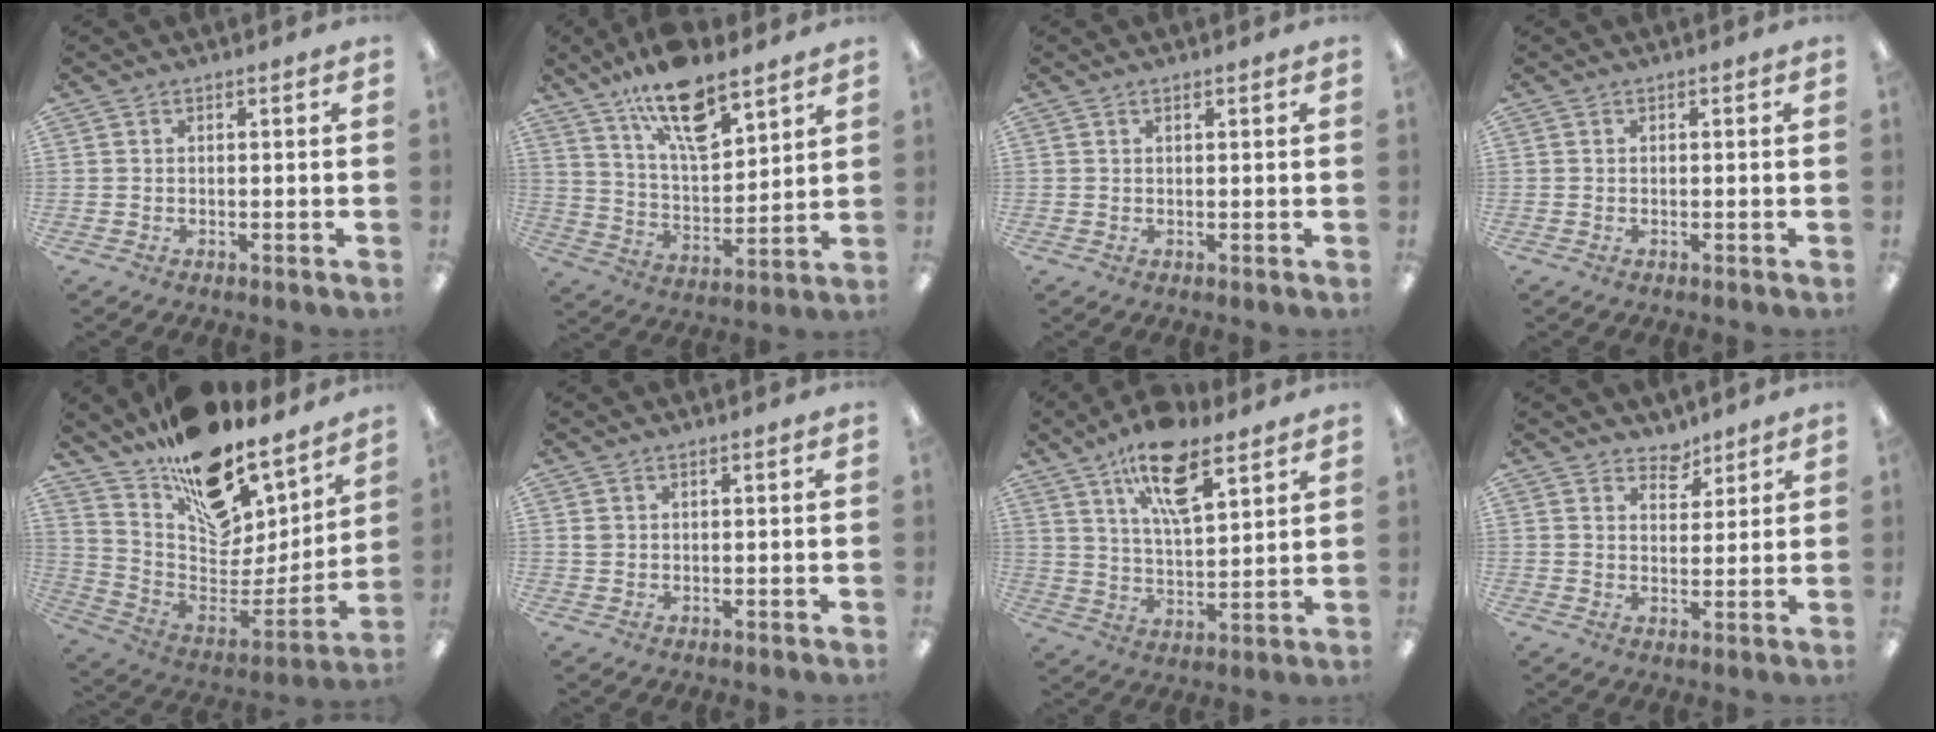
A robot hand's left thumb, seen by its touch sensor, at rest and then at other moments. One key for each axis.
{"total": 16.5, "fx": 11.6, "fy": 6.2, "fz": 9.9, "tx": -0.163, "ty": -0.059, "tz": 0.197}
{"total": 0.5, "fx": 0.4, "fy": 0.1, "fz": 0.3, "tx": -0.006, "ty": 0.001, "tz": 0.008}
{"total": 0.0}
{"total": 19.4, "fx": 14.4, "fy": 10.1, "fz": 8.3, "tx": -0.119, "ty": -0.113, "tz": 0.259}
{"total": 1.1, "fx": 0.5, "fy": 0.7, "fz": 0.6, "tx": -0.013, "ty": 0.002, "tz": 0.009}
{"total": 15.3, "fx": 9.7, "fy": 6.0, "fz": 10.3, "tx": -0.168, "ty": -0.038, "tz": 0.163}
{"total": 4.5, "fx": 3.9, "fy": 2.2, "fz": 0.4, "tx": 0.003, "ty": -0.027, "tz": 0.068}